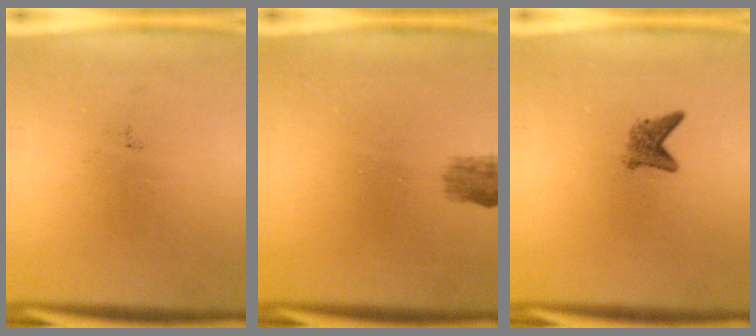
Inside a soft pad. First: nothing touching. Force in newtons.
{"total": 2.3}
{"total": 2.1}